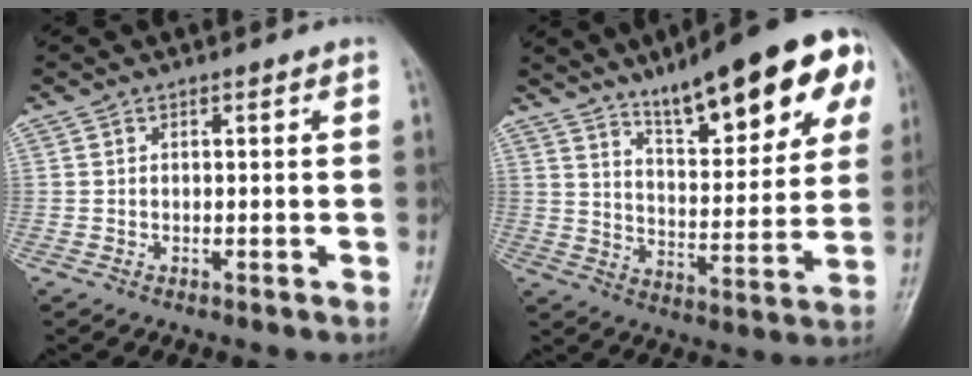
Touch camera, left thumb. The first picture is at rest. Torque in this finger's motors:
{"motor_torque": [0.81, 0.82, 1.83, -0.94, 0.20]}